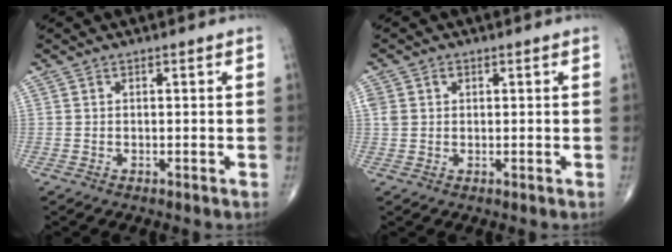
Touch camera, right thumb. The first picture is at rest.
{"total": 2.9, "force": [0.9, 2.3, 1.4], "torque": [-0.026, 0.008, 0.022]}